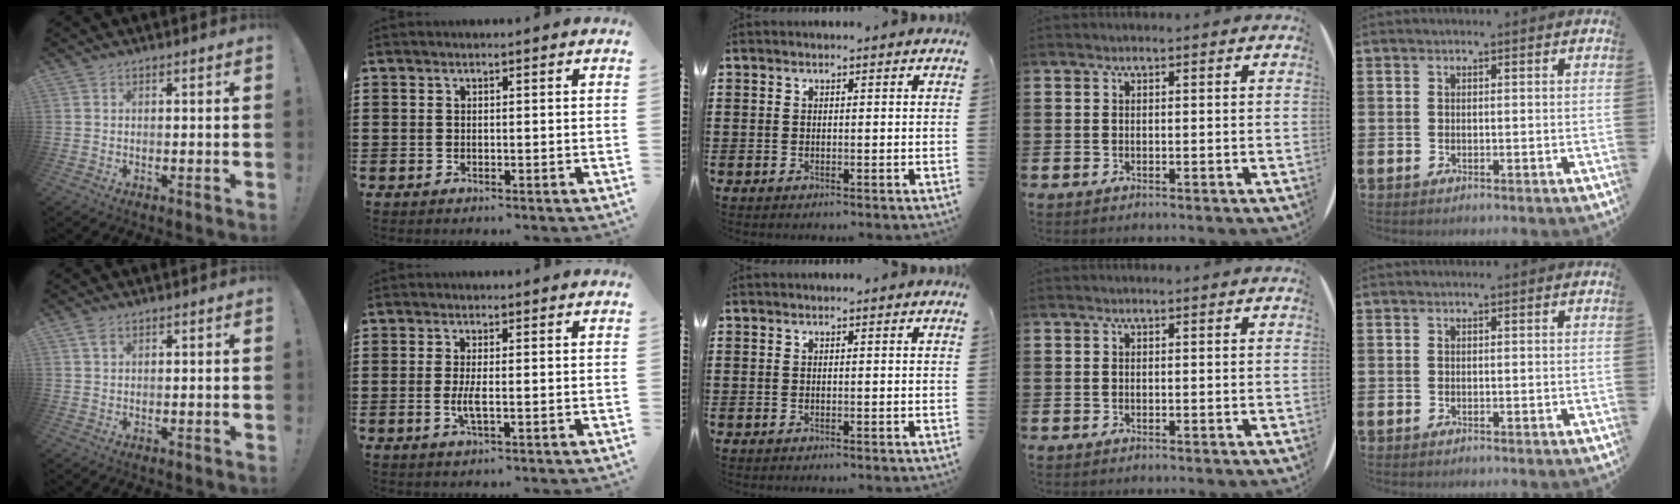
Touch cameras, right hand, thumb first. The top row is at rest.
{"thumb": {"total": 1.8, "force": [1.1, 0.9, 1.1], "torque": [-0.021, -0.001, 0.021]}, "index": {"total": 2.8, "force": [-0.5, 0.5, 2.7], "torque": [-0.056, -0.006, -0.011]}}